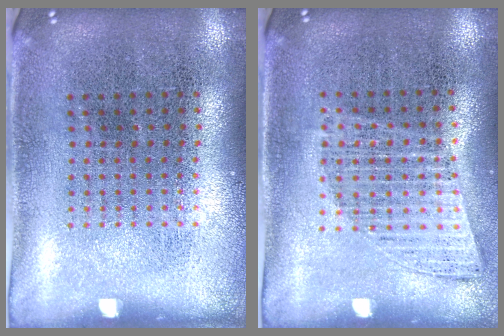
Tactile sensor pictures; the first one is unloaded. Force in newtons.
{"total": 1.0, "press": 1.0, "slide": 0.2}